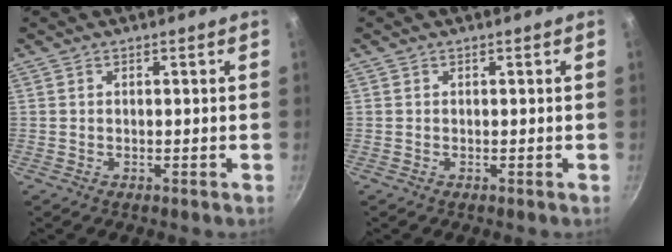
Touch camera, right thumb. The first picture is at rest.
{"total": 0.0}